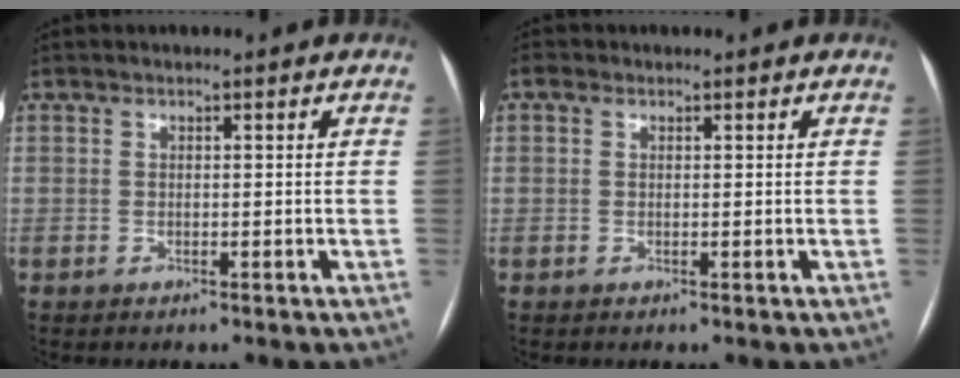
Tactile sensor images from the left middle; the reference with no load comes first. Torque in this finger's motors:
{"motor_torque": [0.16, -0.45, 0.16, -0.03]}